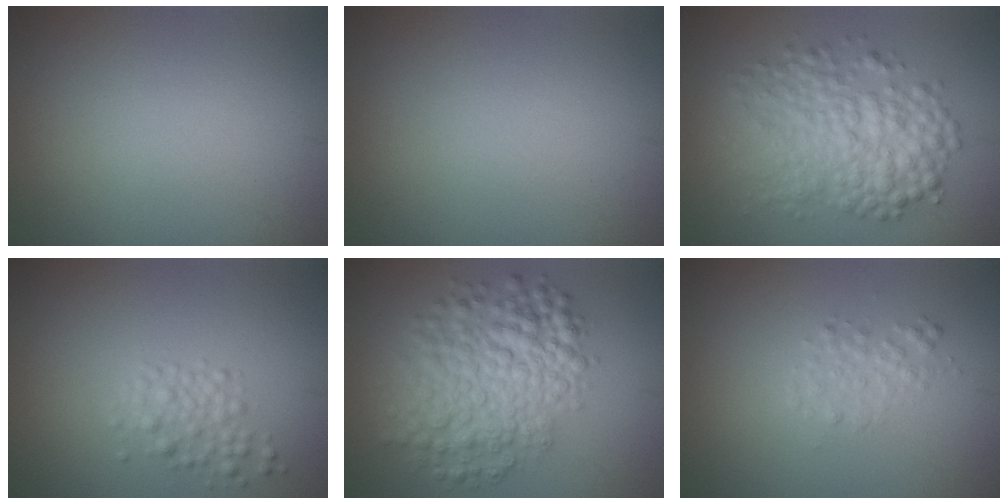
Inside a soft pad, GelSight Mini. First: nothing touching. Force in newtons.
{"total": 0.0}
{"total": 6.0, "press": 6.0, "slide": 0.1}
{"total": 2.0, "press": 2.0, "slide": 0.0}
{"total": 7.4, "press": 7.4, "slide": 0.2}
{"total": 1.5, "press": 1.5, "slide": 0.0}